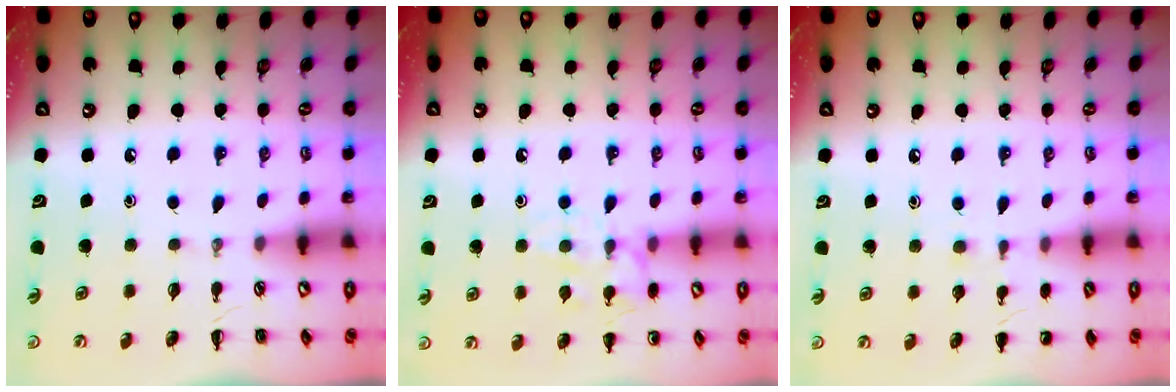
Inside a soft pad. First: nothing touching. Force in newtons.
{"total": 11.2, "press": 11.2, "slide": 0.8}
{"total": 5.8, "press": 5.5, "slide": 1.8}